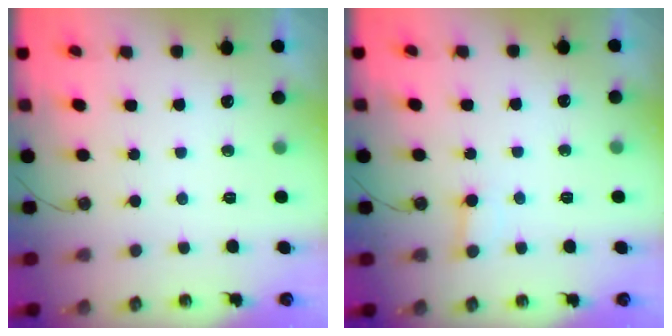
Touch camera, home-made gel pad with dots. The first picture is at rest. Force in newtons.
{"total": 3.2, "press": 3.1, "slide": 0.6}